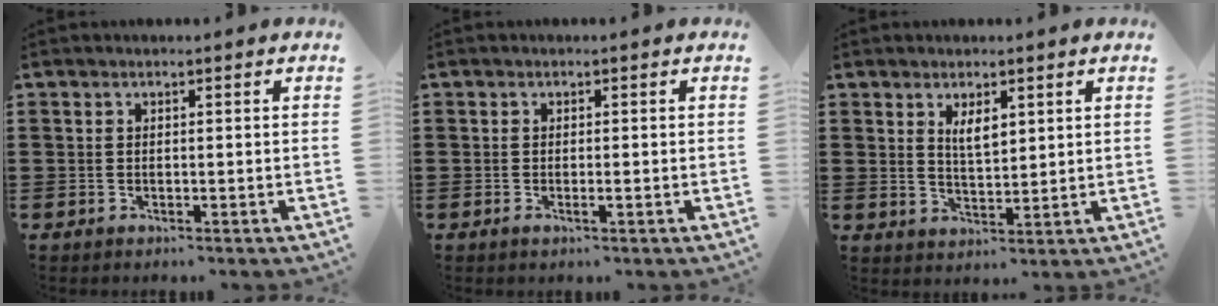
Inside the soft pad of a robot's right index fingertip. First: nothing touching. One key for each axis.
{"total": 1.0, "fx": -0.3, "fy": 0.2, "fz": 0.9, "tx": -0.016, "ty": -0.003, "tz": -0.005}
{"total": 3.4, "fx": 1.7, "fy": 1.3, "fz": 2.6, "tx": -0.047, "ty": 0.000, "tz": 0.028}